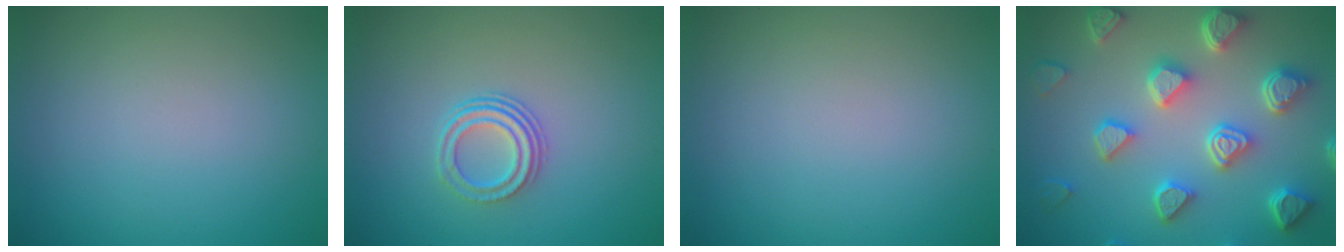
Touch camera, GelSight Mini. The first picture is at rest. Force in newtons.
{"total": 2.9, "press": 2.2, "slide": 1.9}
{"total": 0.0}
{"total": 7.2, "press": 5.8, "slide": 4.3}